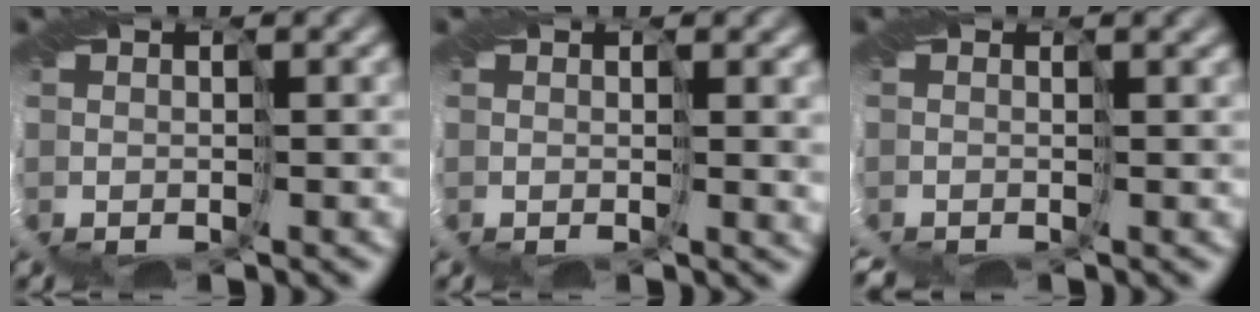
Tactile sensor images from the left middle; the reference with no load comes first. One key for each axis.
{"total": 2.2, "fx": 0.7, "fy": 0.8, "fz": 2.0, "tx": -0.031, "ty": 0.003, "tz": 0.015}
{"total": 2.0, "fx": -1.5, "fy": -1.1, "fz": -0.8, "tx": 0.008, "ty": -0.017, "tz": -0.008}